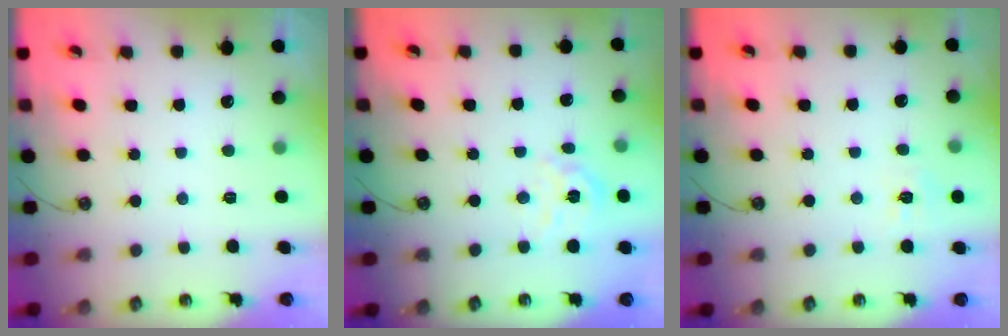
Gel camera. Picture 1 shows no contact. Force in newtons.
{"total": 7.0, "press": 6.9, "slide": 0.6}
{"total": 7.4, "press": 7.4, "slide": 0.6}